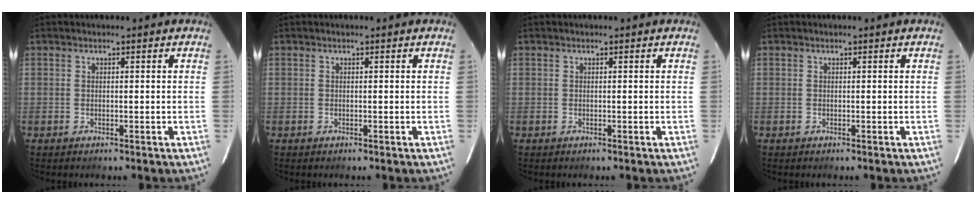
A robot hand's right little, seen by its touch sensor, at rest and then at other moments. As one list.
[{"total": 0.0}, {"total": 0.0}, {"total": 0.0}]